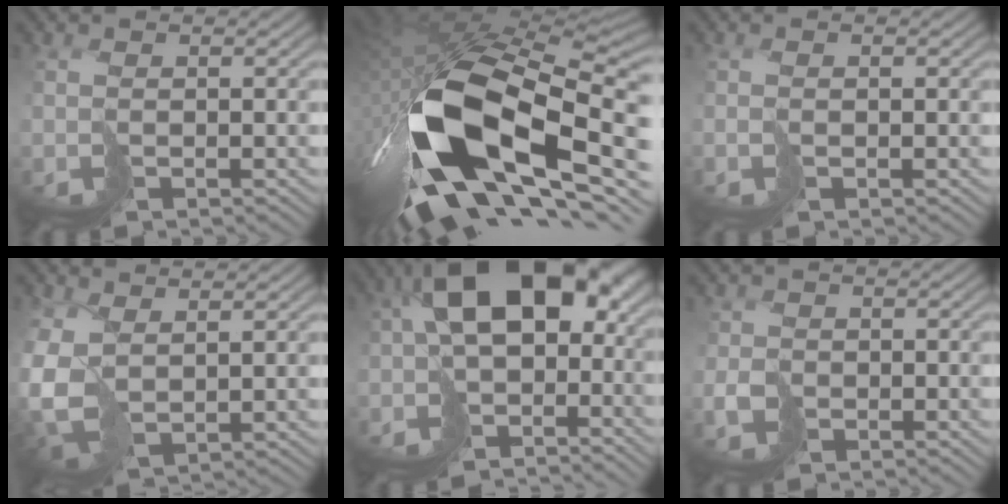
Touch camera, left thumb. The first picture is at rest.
{"total": 19.3, "force": [-5.6, 11.2, 14.7], "torque": [-0.328, -0.053, -0.076]}
{"total": 0.5, "force": [-0.1, 0.2, 0.5], "torque": [-0.011, 0.000, -0.001]}
{"total": 7.3, "force": [0.3, 5.1, 5.2], "torque": [-0.156, -0.019, 0.015]}
{"total": 14.2, "force": [-1.4, 8.7, 11.2], "torque": [-0.178, -0.001, -0.022]}
{"total": 1.8, "force": [-0.7, 1.6, 0.0], "torque": [-0.004, -0.007, -0.015]}